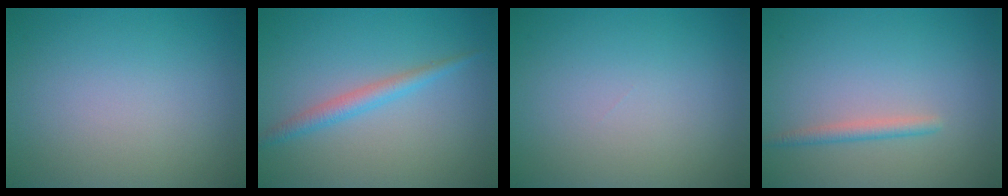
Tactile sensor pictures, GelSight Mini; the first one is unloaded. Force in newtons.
{"total": 2.0, "press": 2.0, "slide": 0.0}
{"total": 0.0}
{"total": 1.4, "press": 1.4, "slide": 0.2}